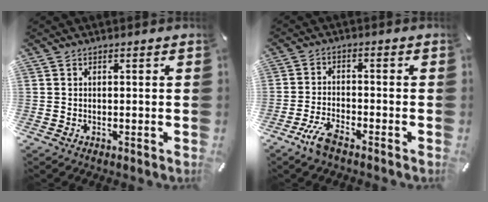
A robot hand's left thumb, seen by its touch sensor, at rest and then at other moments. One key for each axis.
{"total": 5.5, "fx": -4.0, "fy": 1.4, "fz": 3.5, "tx": -0.086, "ty": 0.005, "tz": -0.076}